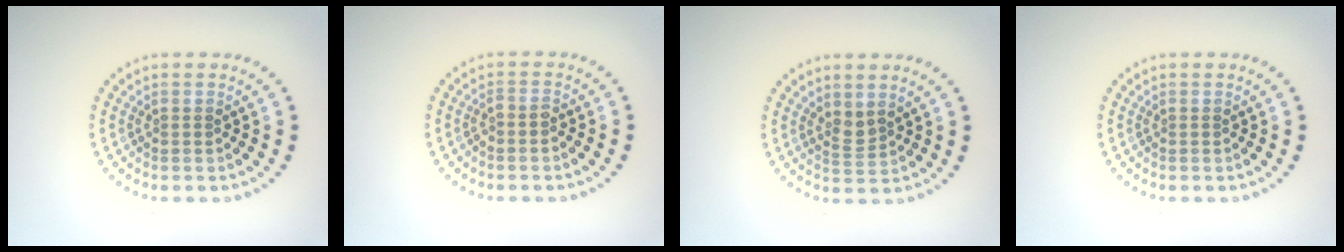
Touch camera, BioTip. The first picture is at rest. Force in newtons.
{"total": 0.7, "press": 0.5, "slide": 0.5}
{"total": 1.6, "press": 1.2, "slide": 1.0}
{"total": 0.0}